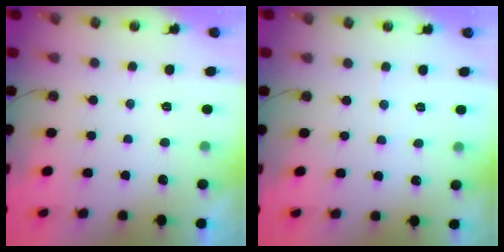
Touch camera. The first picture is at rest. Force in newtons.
{"total": 3.9, "press": 3.9, "slide": 0.6}